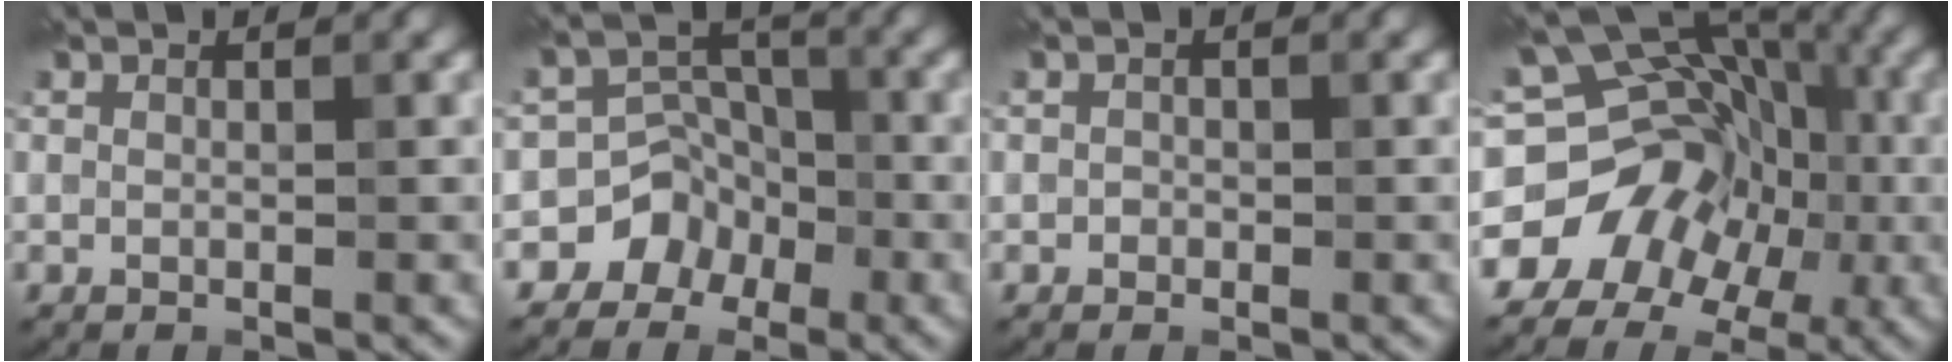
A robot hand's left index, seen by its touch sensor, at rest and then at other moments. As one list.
[{"total": 4.1, "force": [-2.3, 3.4, 0.2], "torque": [0.036, 0.024, -0.049]}, {"total": 0.5, "force": [-0.3, 0.5, -0.1], "torque": [0.004, 0.005, -0.008]}, {"total": 12.8, "force": [-4.1, 10.8, 5.5], "torque": [-0.073, 0.005, -0.082]}]